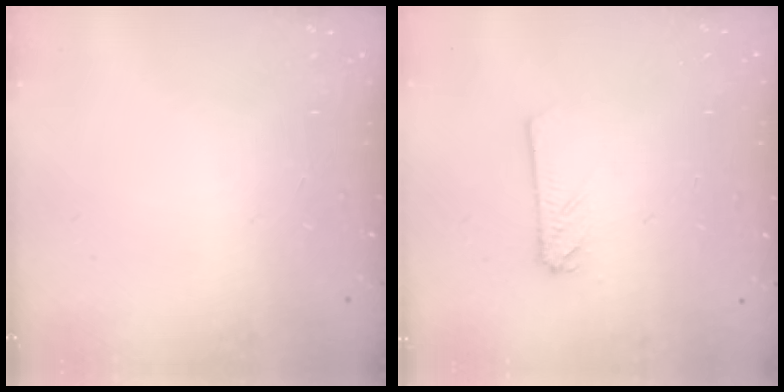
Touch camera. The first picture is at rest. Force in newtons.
{"total": 2.4, "press": 2.4, "slide": 0.2}